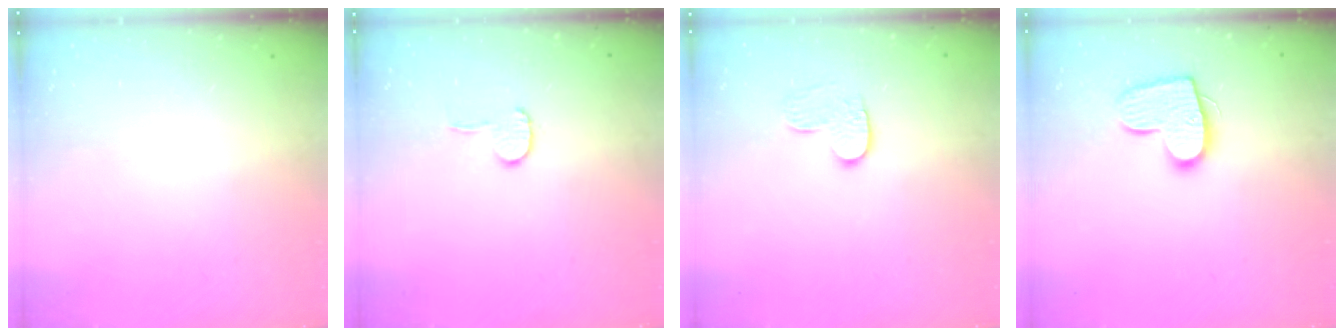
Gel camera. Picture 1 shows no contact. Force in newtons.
{"total": 6.4, "press": 6.4, "slide": 0.6}
{"total": 8.0, "press": 8.0, "slide": 0.4}
{"total": 13.0, "press": 13.0, "slide": 0.9}